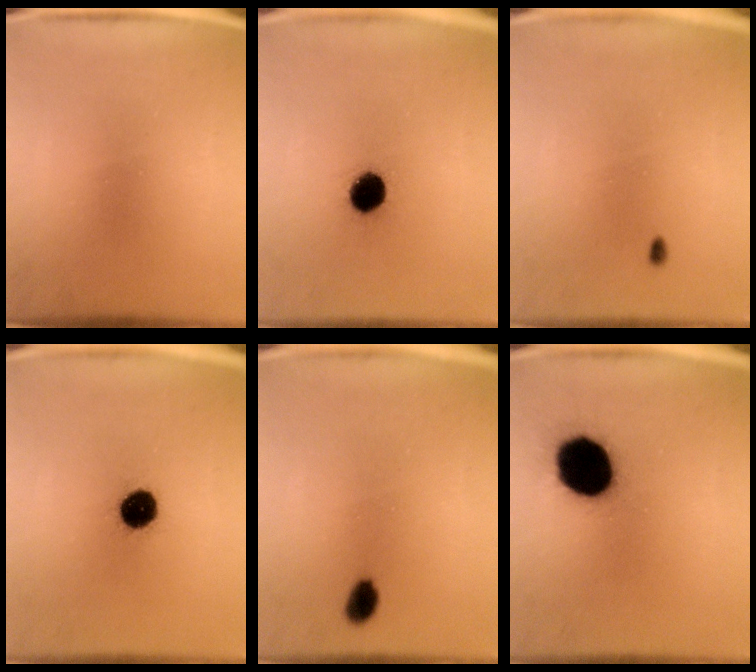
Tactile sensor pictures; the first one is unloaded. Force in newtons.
{"total": 9.2}
{"total": 0.7}
{"total": 8.6}
{"total": 3.1}
{"total": 19.1}